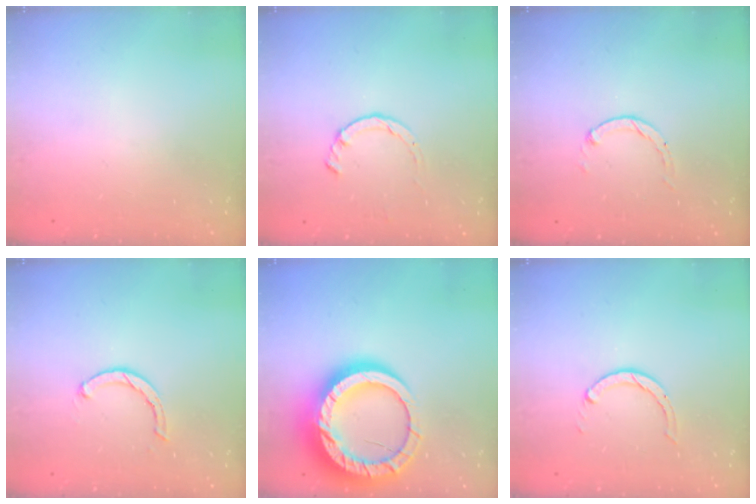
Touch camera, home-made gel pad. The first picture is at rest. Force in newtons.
{"total": 2.8, "press": 2.8, "slide": 0.4}
{"total": 0.7, "press": 0.6, "slide": 0.2}
{"total": 3.3, "press": 3.2, "slide": 0.7}
{"total": 25.6, "press": 25.5, "slide": 2.2}
{"total": 3.2, "press": 3.1, "slide": 0.4}